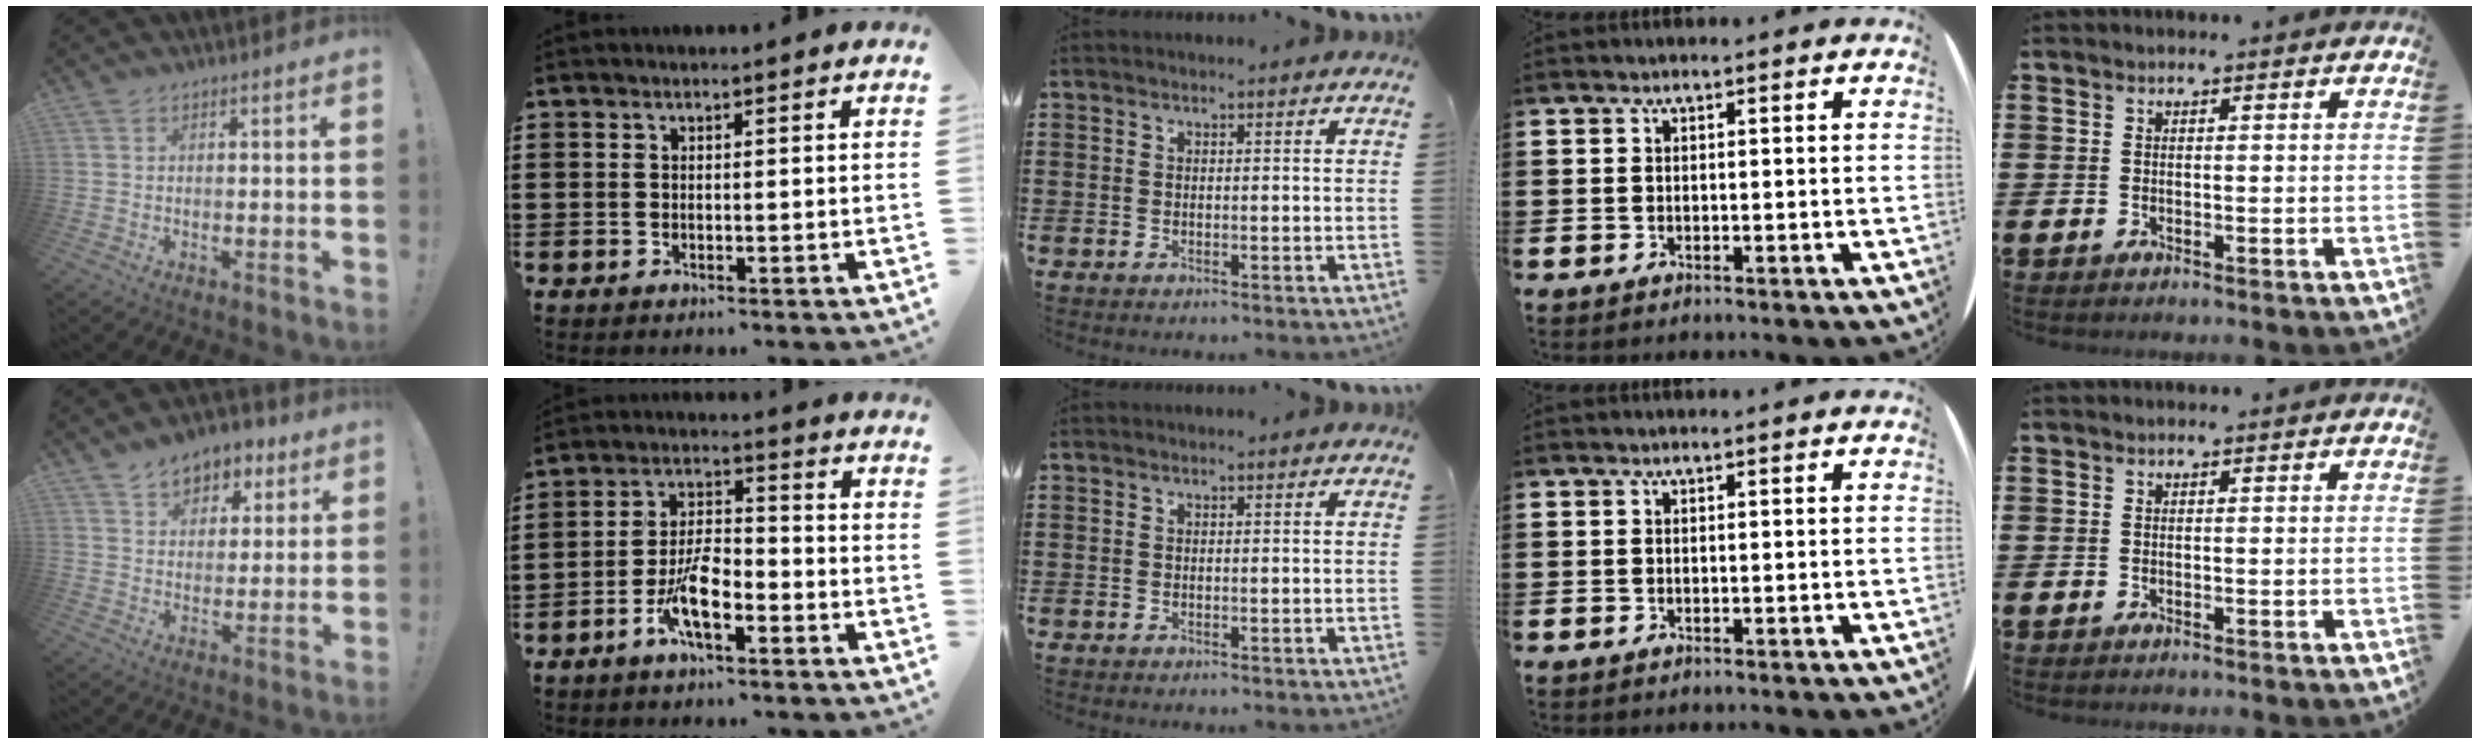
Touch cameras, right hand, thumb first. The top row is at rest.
{"thumb": {"total": 8.2, "force": [5.0, 6.0, 2.6], "torque": [-0.026, -0.032, 0.092]}, "index": {"total": 7.7, "force": [-4.0, 2.5, 6.1], "torque": [-0.137, -0.005, -0.077]}}